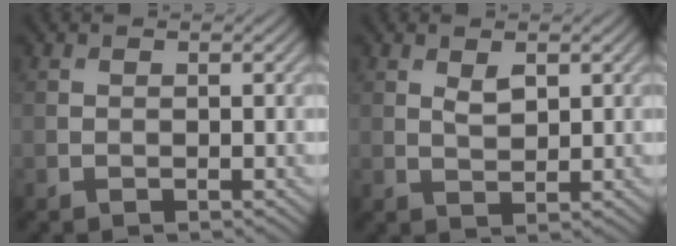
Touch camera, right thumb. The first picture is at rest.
{"total": 2.0, "force": [1.0, 0.9, 1.5], "torque": [-0.030, -0.004, 0.023]}